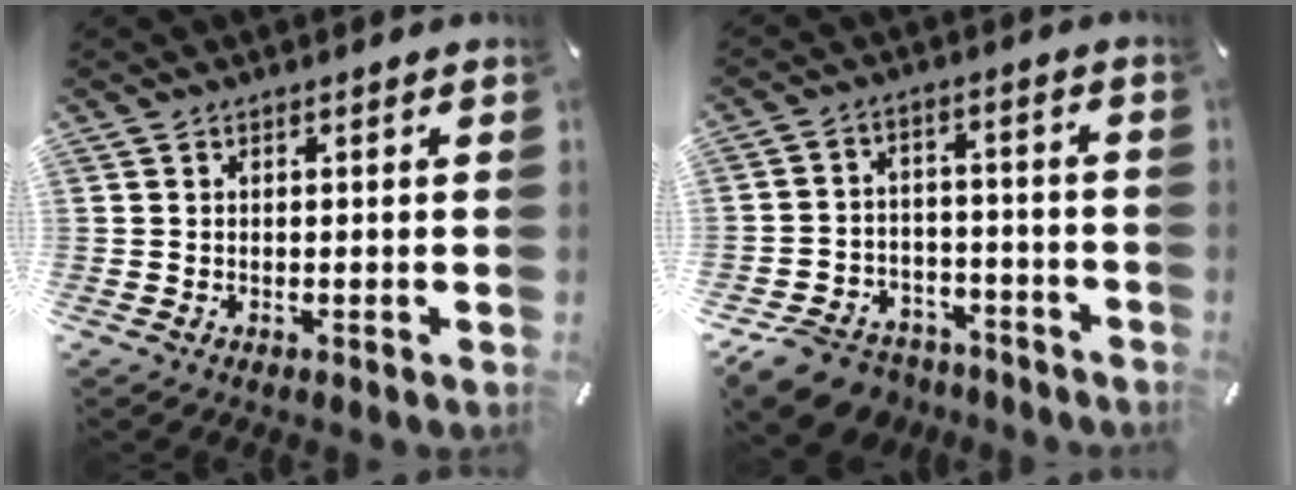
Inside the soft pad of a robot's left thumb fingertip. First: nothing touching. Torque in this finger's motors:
{"motor_torque": [-0.13, 0.77, 0.15, 0.16, 0.04]}